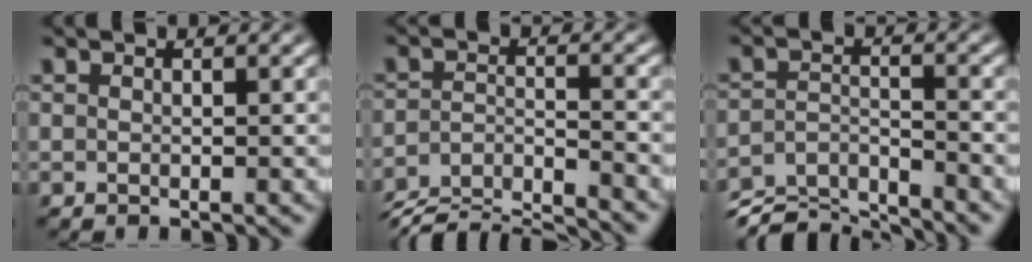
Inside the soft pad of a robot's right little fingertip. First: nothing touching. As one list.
[{"total": 6.0, "force": [-3.8, 2.6, 3.9], "torque": [-0.053, -0.018, -0.061]}, {"total": 6.8, "force": [-5.3, 2.9, 3.1], "torque": [-0.046, -0.030, -0.080]}]